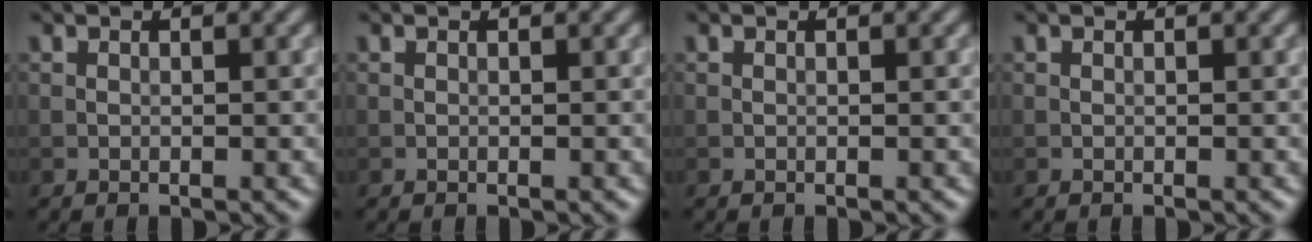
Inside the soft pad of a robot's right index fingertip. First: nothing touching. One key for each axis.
{"total": 0.0}
{"total": 0.0}
{"total": 0.0}